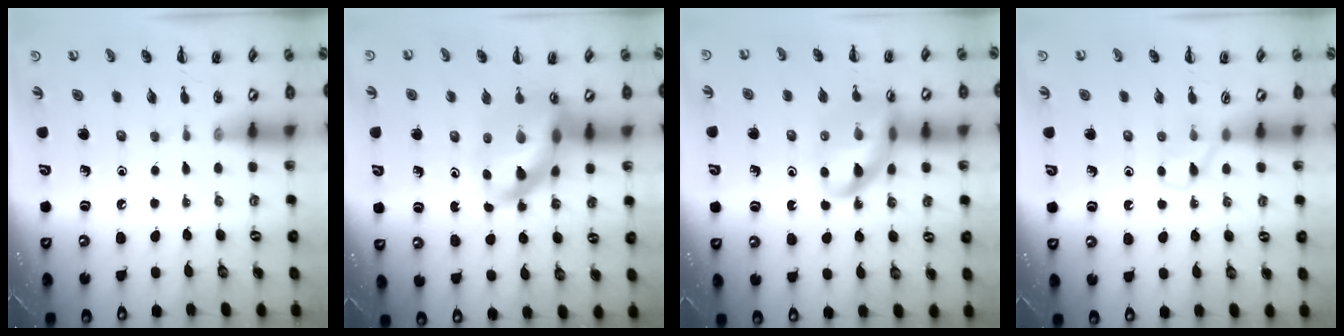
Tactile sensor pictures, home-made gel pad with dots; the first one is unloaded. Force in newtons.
{"total": 13.8, "press": 13.3, "slide": 3.7}
{"total": 14.4, "press": 14.2, "slide": 2.5}
{"total": 3.7, "press": 3.5, "slide": 1.2}